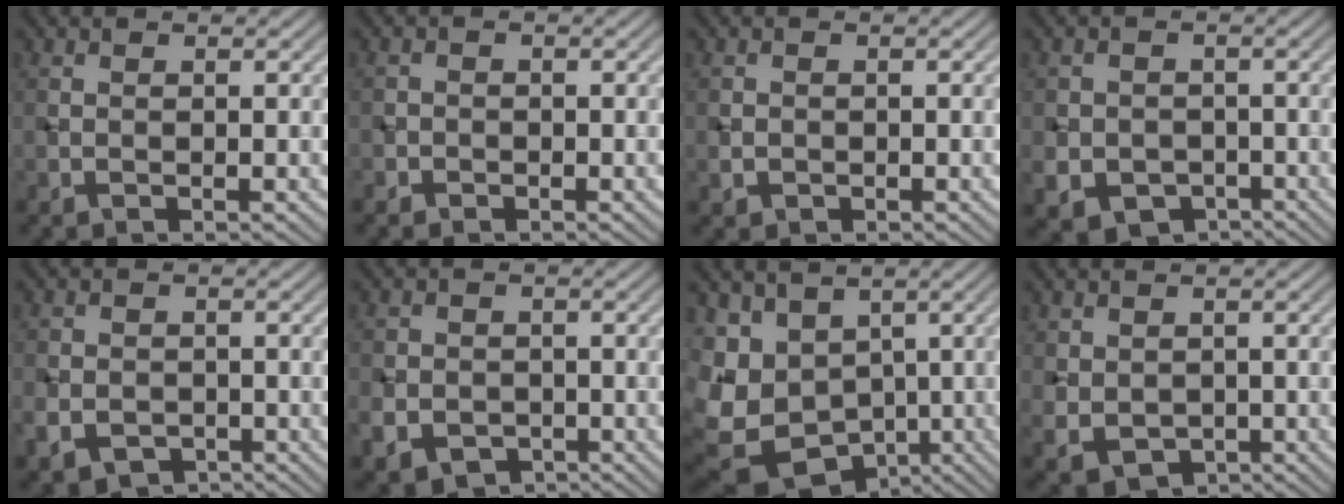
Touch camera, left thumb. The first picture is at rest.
{"total": 1.4, "force": [-0.9, 1.0, 0.0], "torque": [0.009, -0.003, -0.021]}
{"total": 1.1, "force": [-0.4, 1.0, 0.2], "torque": [-0.004, -0.006, -0.009]}
{"total": 5.3, "force": [-2.1, 4.5, 1.7], "torque": [-0.034, -0.018, -0.041]}
{"total": 4.4, "force": [-2.1, 3.4, 1.8], "torque": [-0.040, -0.016, -0.036]}
{"total": 5.1, "force": [-2.3, 4.2, 1.9], "torque": [-0.039, -0.019, -0.046]}
{"total": 13.2, "force": [-4.5, 10.6, 6.4], "torque": [-0.200, -0.040, -0.036]}
{"total": 3.4, "force": [-0.1, 3.0, 1.6], "torque": [-0.047, -0.020, 0.004]}